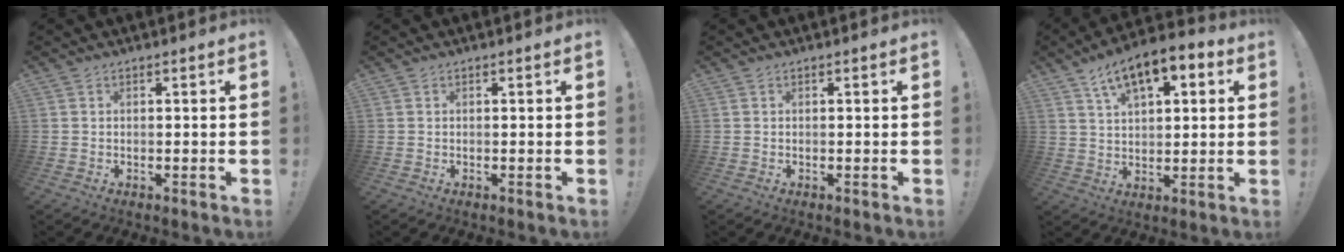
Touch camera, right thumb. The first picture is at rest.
{"total": 0.0}
{"total": 0.0}
{"total": 11.7, "force": [6.3, 5.2, 8.4], "torque": [-0.140, -0.023, 0.112]}